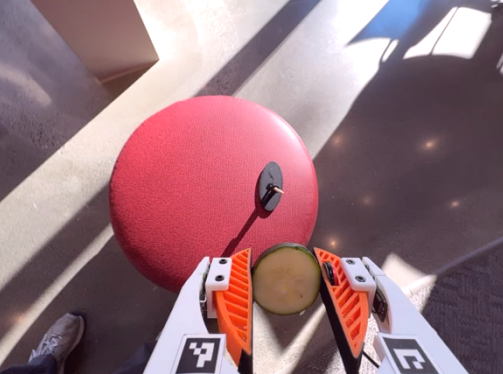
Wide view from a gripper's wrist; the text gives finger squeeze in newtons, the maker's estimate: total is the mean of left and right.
{"total": 10.1, "left": 10.2, "right": 10.0}